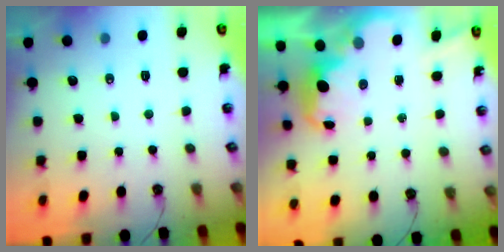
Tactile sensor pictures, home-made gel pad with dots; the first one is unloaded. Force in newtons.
{"total": 2.9, "press": 2.8, "slide": 0.6}